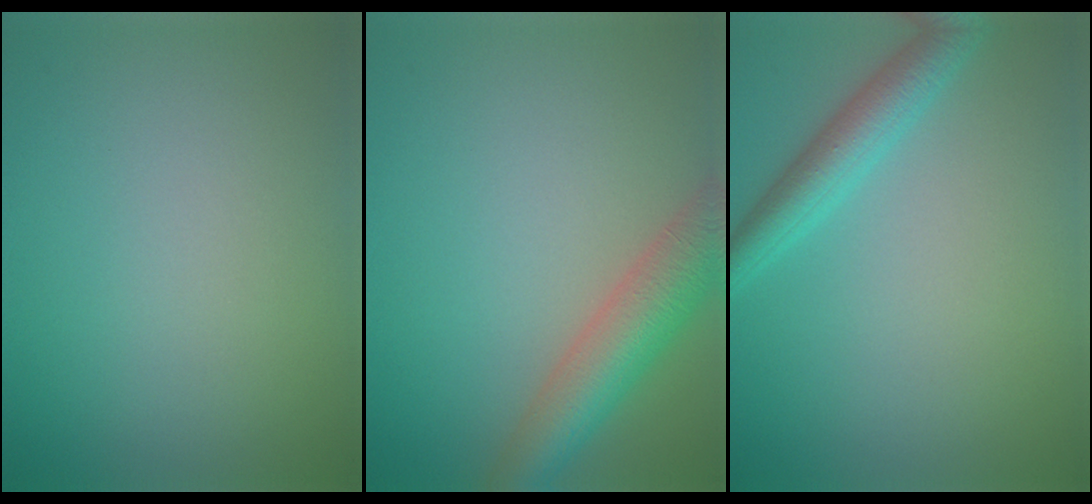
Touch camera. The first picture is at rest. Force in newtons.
{"total": 6.0, "press": 6.0, "slide": 0.4}
{"total": 3.4, "press": 3.4, "slide": 0.2}